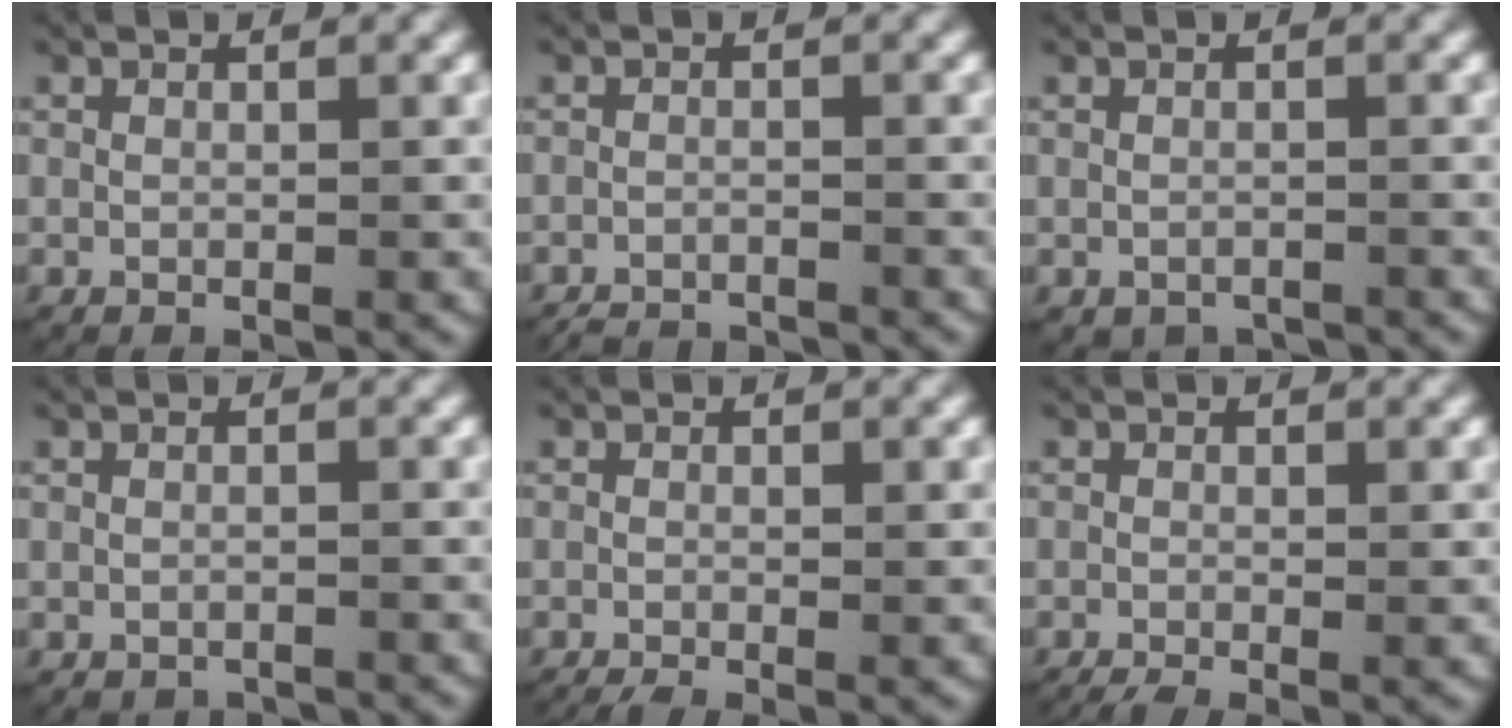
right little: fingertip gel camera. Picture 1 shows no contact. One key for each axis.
{"total": 2.7, "fx": -2.6, "fy": 0.4, "fz": 0.2, "tx": -0.008, "ty": -0.012, "tz": -0.042}
{"total": 1.4, "fx": -1.0, "fy": 0.9, "fz": 0.2, "tx": -0.003, "ty": -0.006, "tz": -0.014}
{"total": 0.9, "fx": -0.8, "fy": 0.4, "fz": 0.0, "tx": -0.004, "ty": -0.006, "tz": -0.009}
{"total": 1.2, "fx": -0.9, "fy": 0.3, "fz": 0.7, "tx": -0.011, "ty": -0.008, "tz": -0.014}
{"total": 1.5, "fx": -1.2, "fy": 0.5, "fz": 0.9, "tx": -0.014, "ty": -0.010, "tz": -0.017}